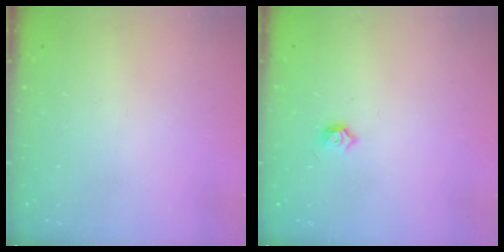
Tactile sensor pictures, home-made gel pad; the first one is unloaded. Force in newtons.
{"total": 3.7, "press": 3.6, "slide": 0.9}